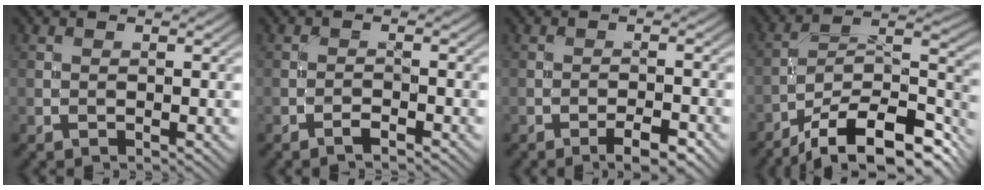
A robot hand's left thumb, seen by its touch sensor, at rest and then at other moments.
{"total": 1.1, "force": [-1.0, 0.1, 0.5], "torque": [-0.009, 0.002, -0.023]}
{"total": 3.6, "force": [-2.4, 0.8, 2.5], "torque": [-0.039, 0.008, -0.036]}
{"total": 16.2, "force": [-12.2, 5.5, 9.1], "torque": [-0.161, -0.019, -0.183]}